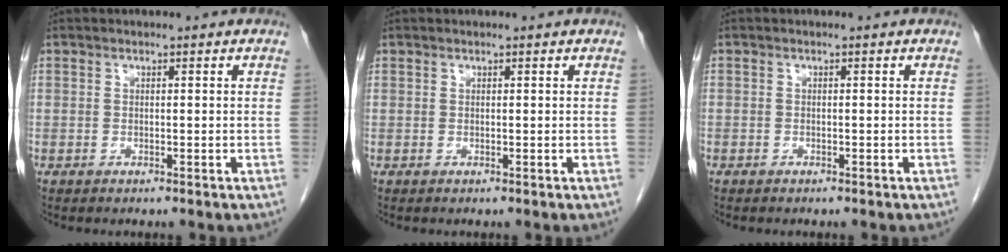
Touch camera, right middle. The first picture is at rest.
{"total": 0.0}
{"total": 0.7, "force": [-0.6, 0.5, 0.1], "torque": [-0.003, 0.003, -0.009]}